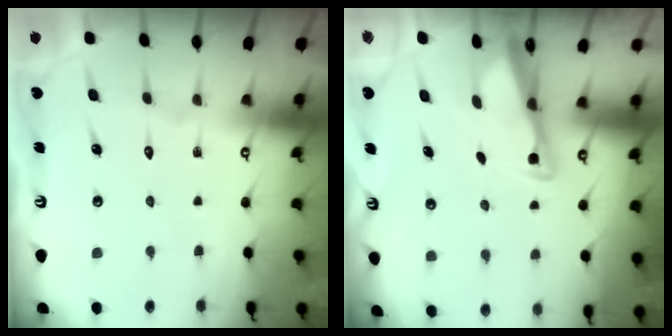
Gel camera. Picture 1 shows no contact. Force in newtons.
{"total": 3.0, "press": 2.9, "slide": 0.3}